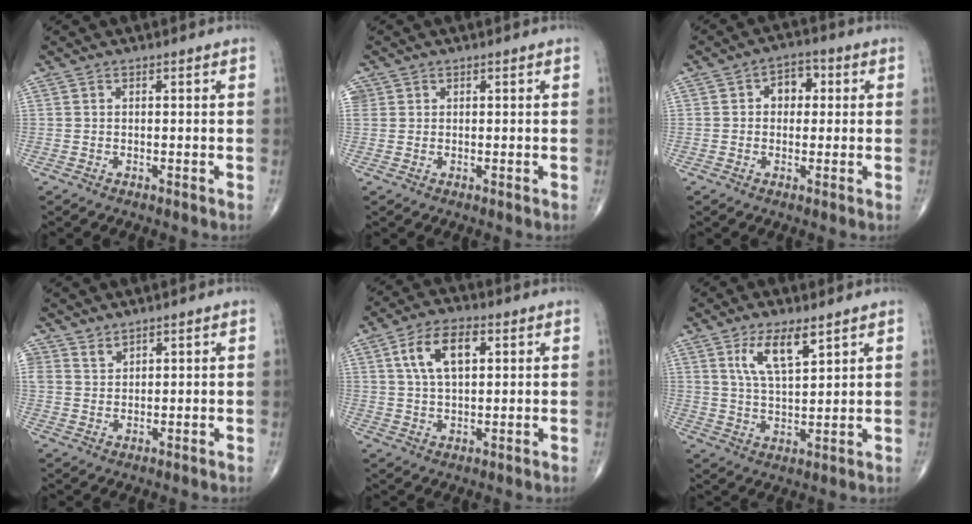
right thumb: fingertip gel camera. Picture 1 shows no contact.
{"total": 2.1, "force": [0.8, 1.9, 0.4], "torque": [0.002, 0.006, 0.015]}
{"total": 5.0, "force": [0.8, 3.8, 3.2], "torque": [-0.018, 0.011, 0.004]}
{"total": 2.3, "force": [2.0, 1.0, 0.2], "torque": [0.012, -0.017, 0.036]}
{"total": 9.3, "force": [3.0, 4.7, 7.4], "torque": [-0.129, 0.001, 0.053]}
{"total": 8.2, "force": [4.6, 2.7, 6.3], "torque": [-0.111, -0.025, 0.092]}